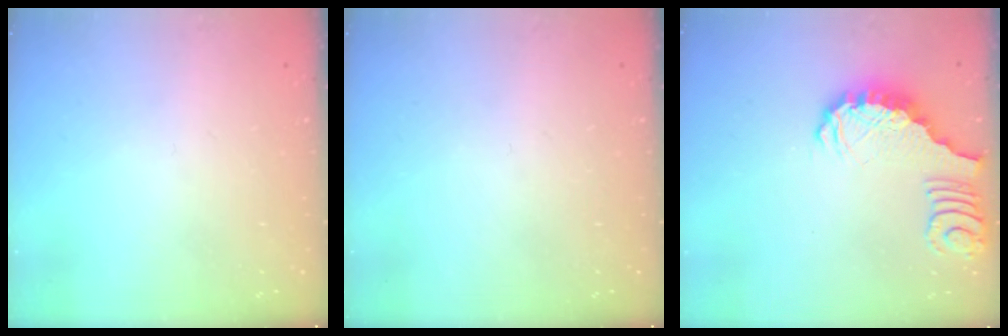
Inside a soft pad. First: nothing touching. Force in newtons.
{"total": 0.0}
{"total": 2.7, "press": 2.7, "slide": 0.5}